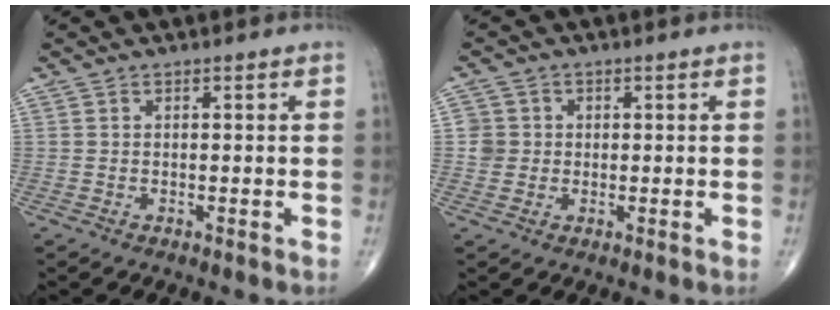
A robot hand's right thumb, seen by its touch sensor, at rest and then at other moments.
{"total": 3.4, "force": [0.2, 3.4, 0.4], "torque": [0.019, 0.007, 0.002]}